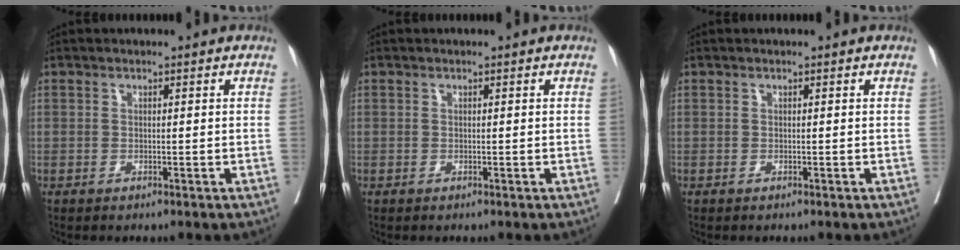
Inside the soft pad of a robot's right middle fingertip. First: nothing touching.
{"total": 0.0}
{"total": 0.0}